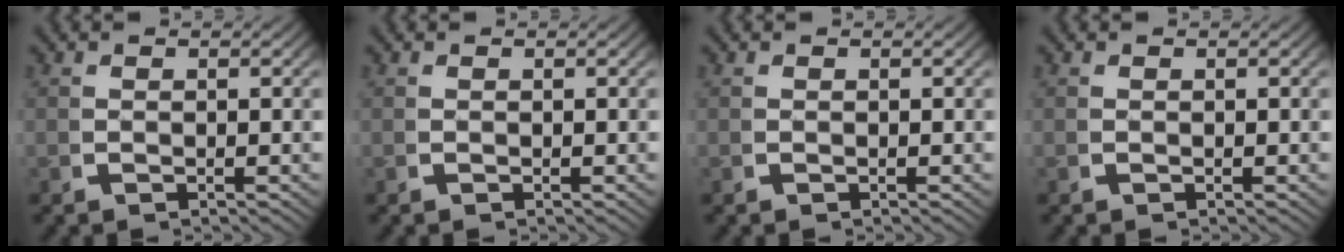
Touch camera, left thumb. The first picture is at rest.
{"total": 0.0}
{"total": 0.0}
{"total": 0.0}